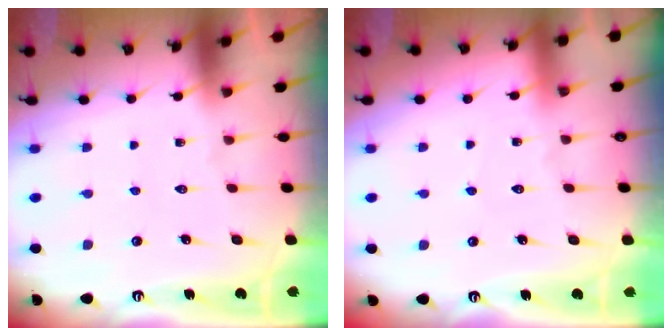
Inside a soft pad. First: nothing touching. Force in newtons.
{"total": 2.9, "press": 2.9, "slide": 0.4}